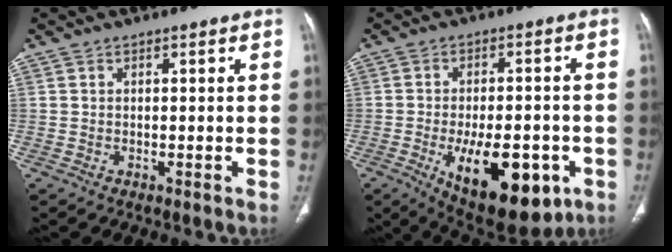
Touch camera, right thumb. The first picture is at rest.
{"total": 17.8, "force": [-6.5, 8.3, 14.3], "torque": [-0.195, 0.009, -0.075]}